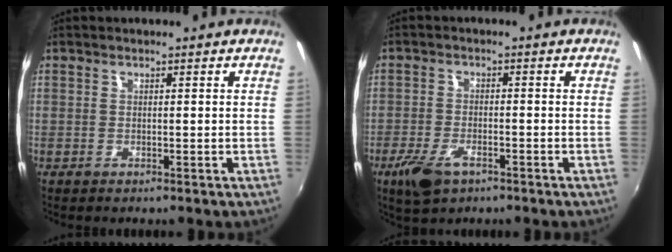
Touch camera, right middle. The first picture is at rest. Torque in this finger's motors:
{"motor_torque": [0.81, -0.69, 0.08, 0.10]}